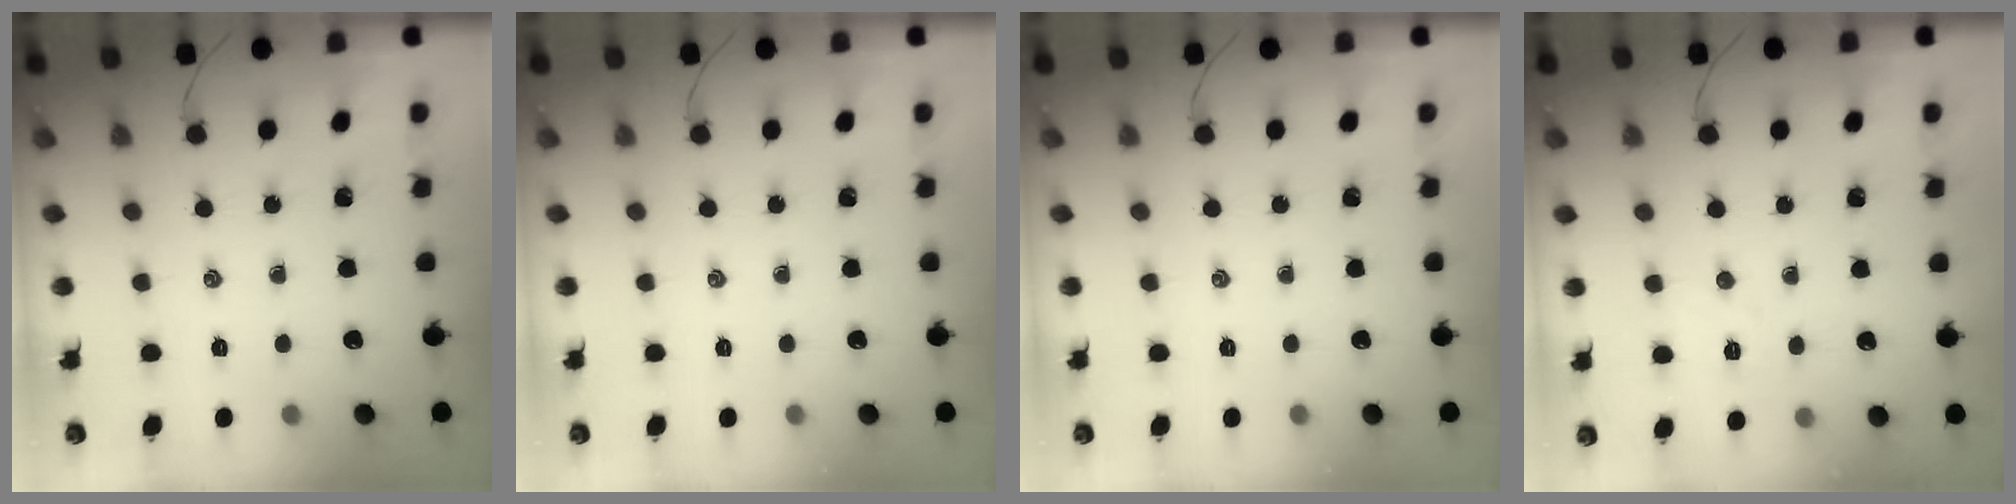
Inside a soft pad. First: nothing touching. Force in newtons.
{"total": 0.0}
{"total": 0.0}
{"total": 3.8, "press": 3.6, "slide": 1.0}